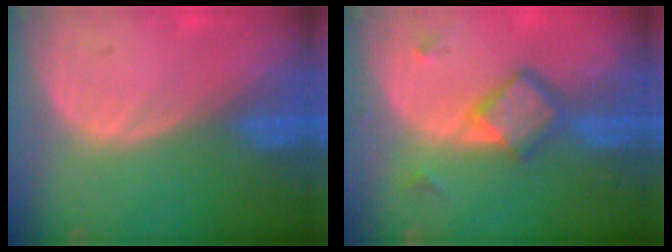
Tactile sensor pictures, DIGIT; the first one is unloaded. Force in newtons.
{"total": 5.9, "press": 5.2, "slide": 2.8}